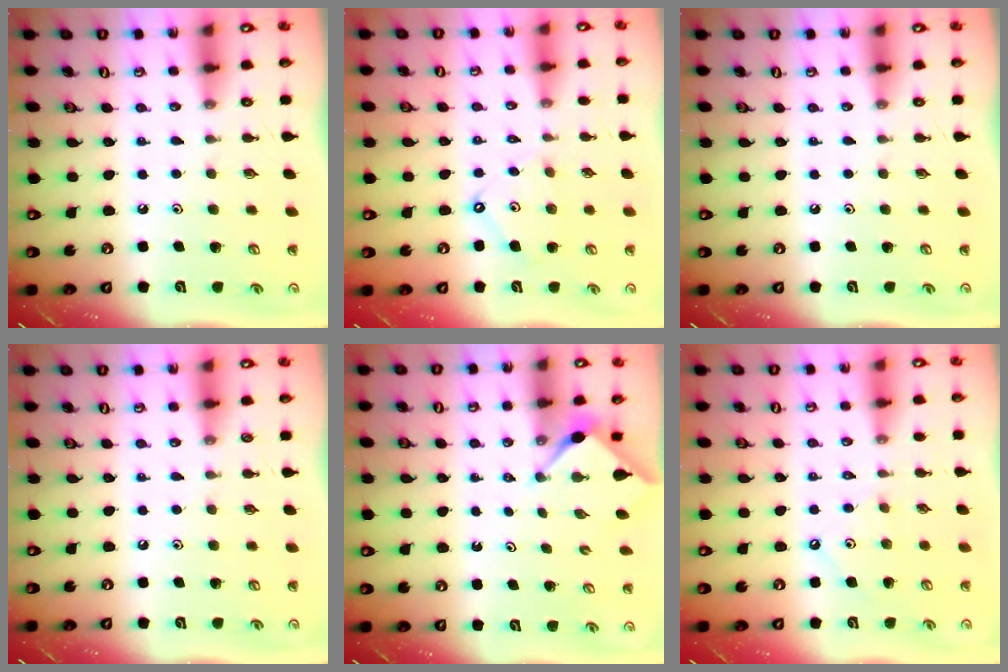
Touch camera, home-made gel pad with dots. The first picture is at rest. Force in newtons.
{"total": 7.2, "press": 7.2, "slide": 0.7}
{"total": 0.0}
{"total": 2.3, "press": 2.3, "slide": 0.4}
{"total": 3.1, "press": 3.0, "slide": 0.4}
{"total": 1.7, "press": 1.7, "slide": 0.3}